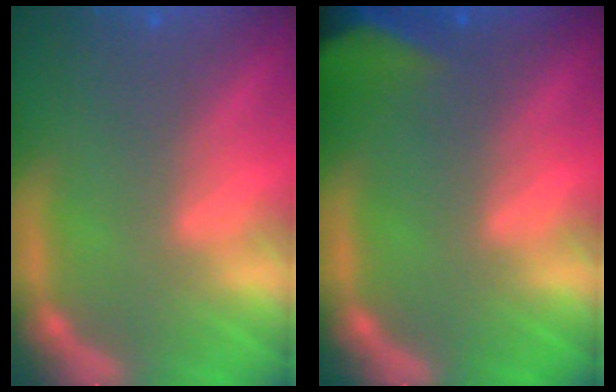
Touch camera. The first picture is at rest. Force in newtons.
{"total": 8.9}